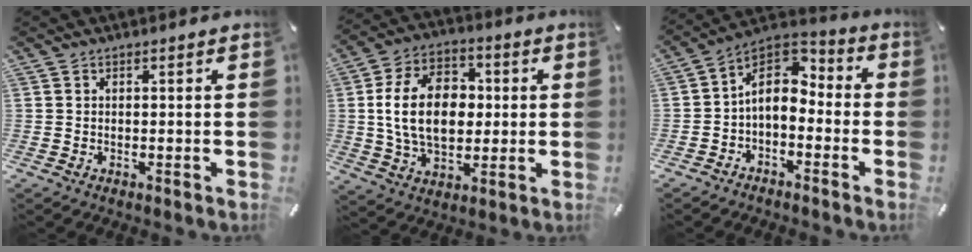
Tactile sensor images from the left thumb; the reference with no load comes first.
{"total": 16.0, "force": [0.9, 11.4, 11.2], "torque": [-0.227, 0.013, 0.013]}
{"total": 8.5, "force": [-0.2, 6.2, 5.8], "torque": [-0.111, 0.007, -0.006]}